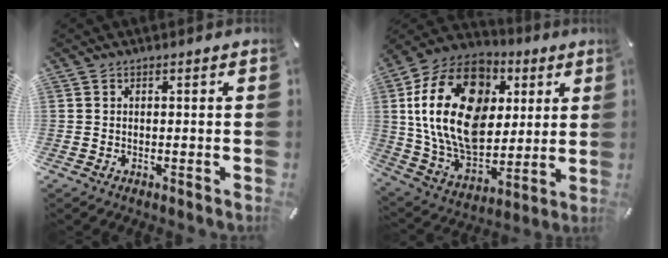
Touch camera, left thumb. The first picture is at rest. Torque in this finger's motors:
{"motor_torque": [2.37, 2.31, 1.71, -1.05, 1.06]}